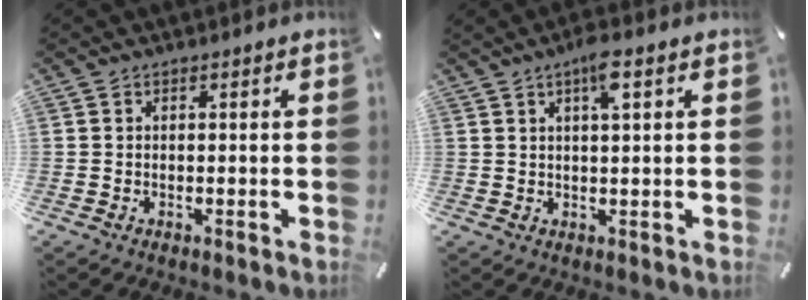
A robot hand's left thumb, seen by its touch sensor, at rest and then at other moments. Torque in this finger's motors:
{"motor_torque": [0.89, 0.80, 0.78, -0.28, 0.01]}